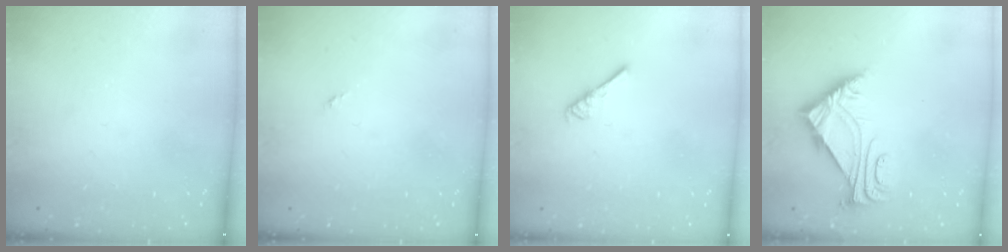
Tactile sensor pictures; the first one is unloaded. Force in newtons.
{"total": 0.0}
{"total": 2.7, "press": 2.6, "slide": 0.4}
{"total": 6.5, "press": 6.5, "slide": 0.2}